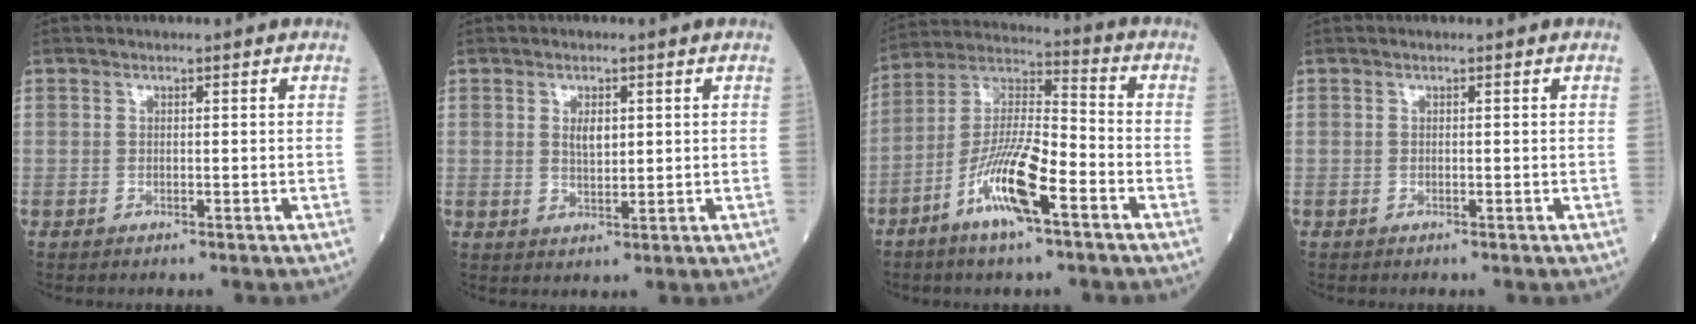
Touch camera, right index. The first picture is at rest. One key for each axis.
{"total": 2.8, "fx": 0.8, "fy": 1.2, "fz": 2.3, "tx": -0.041, "ty": -0.001, "tz": 0.016}
{"total": 12.9, "fx": -6.2, "fy": 2.3, "fz": 11.1, "tx": -0.222, "ty": -0.002, "tz": -0.118}
{"total": 0.0}